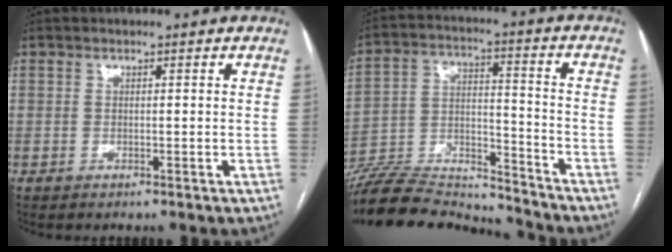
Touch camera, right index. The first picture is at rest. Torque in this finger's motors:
{"motor_torque": [0.02, -2.12, 0.43, 0.14]}